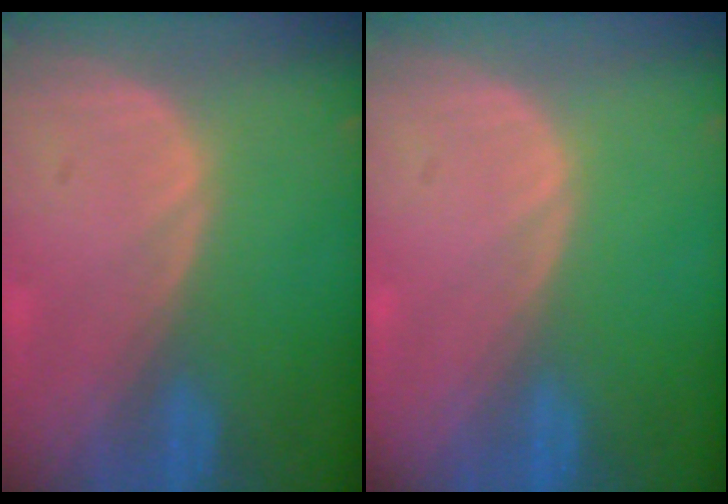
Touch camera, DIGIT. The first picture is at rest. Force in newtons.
{"total": 0.0}